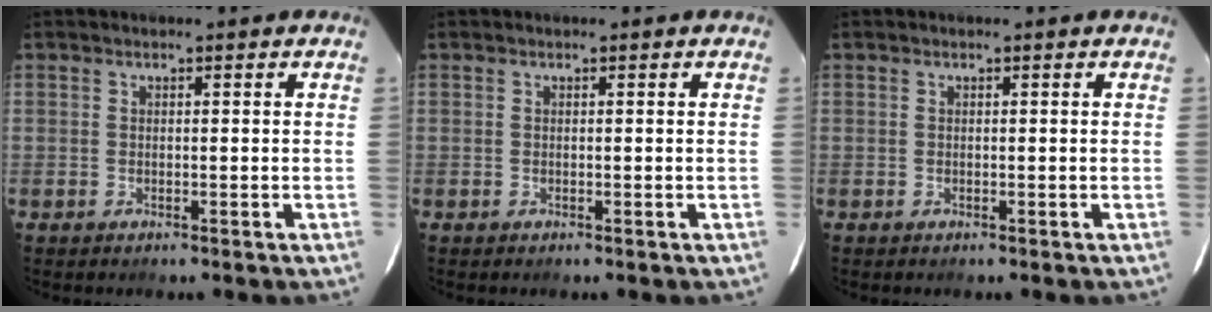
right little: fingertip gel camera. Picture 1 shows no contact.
{"total": 0.0}
{"total": 0.0}